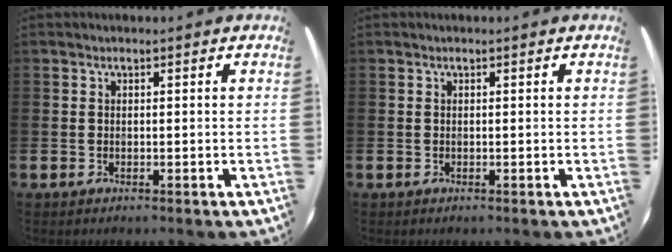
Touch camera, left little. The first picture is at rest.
{"total": 0.0}